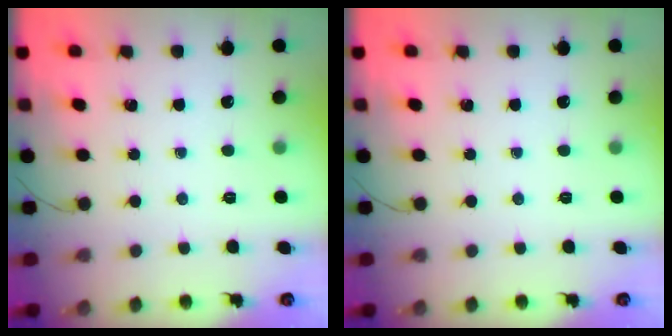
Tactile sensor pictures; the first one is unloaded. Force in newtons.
{"total": 0.0}